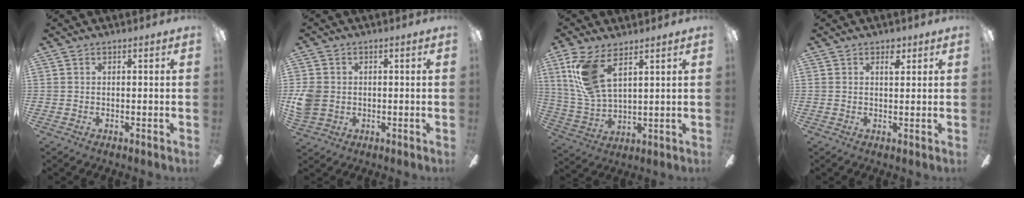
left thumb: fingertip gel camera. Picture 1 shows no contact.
{"total": 5.6, "force": [0.0, 5.0, 2.6], "torque": [-0.062, 0.007, 0.000]}
{"total": 13.0, "force": [6.8, 5.5, 9.6], "torque": [-0.213, -0.015, 0.127]}
{"total": 3.0, "force": [2.0, 1.5, 1.6], "torque": [-0.012, -0.007, 0.031]}